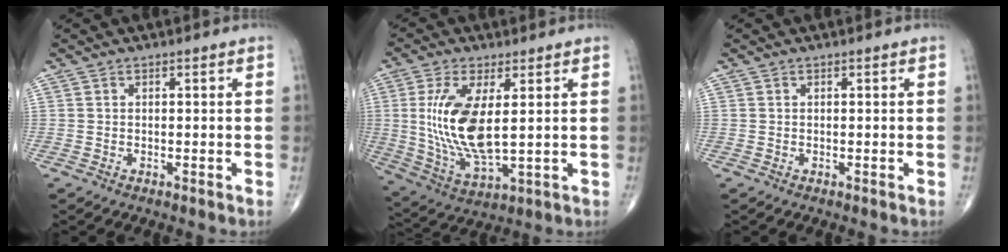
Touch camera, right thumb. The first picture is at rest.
{"total": 14.4, "force": [2.0, 5.7, 13.1], "torque": [-0.275, -0.023, 0.052]}
{"total": 0.0}